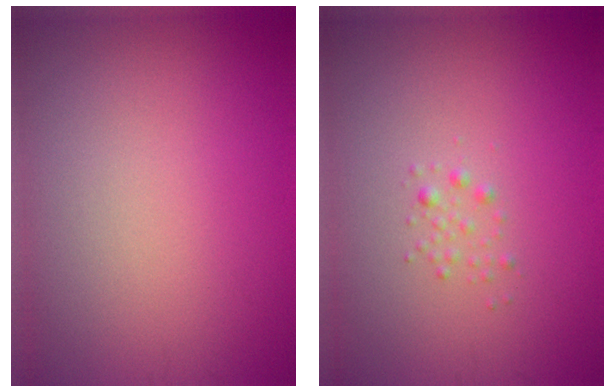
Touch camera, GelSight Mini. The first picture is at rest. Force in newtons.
{"total": 0.8, "press": 0.8, "slide": 0.1}